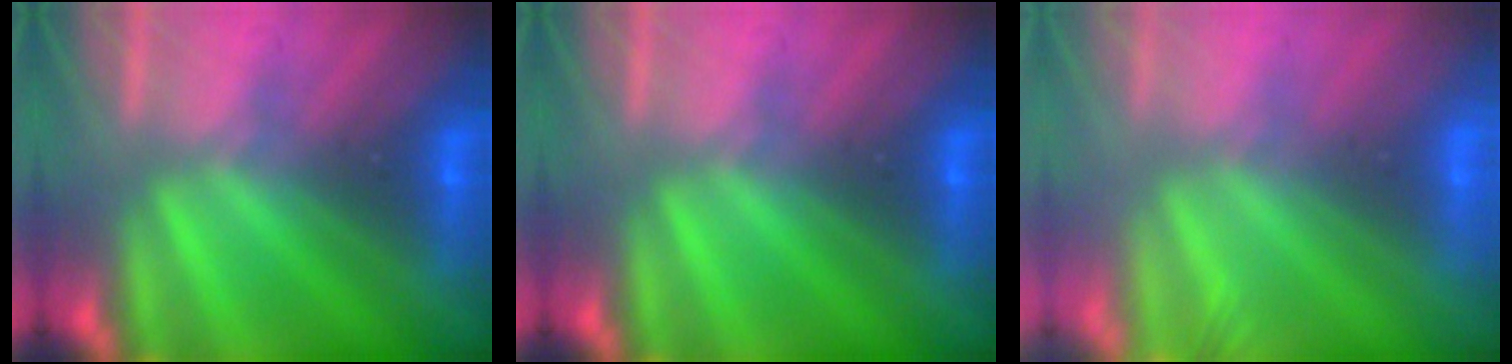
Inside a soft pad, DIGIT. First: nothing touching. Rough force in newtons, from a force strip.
{"total": 0.0}
{"total": 6.9}